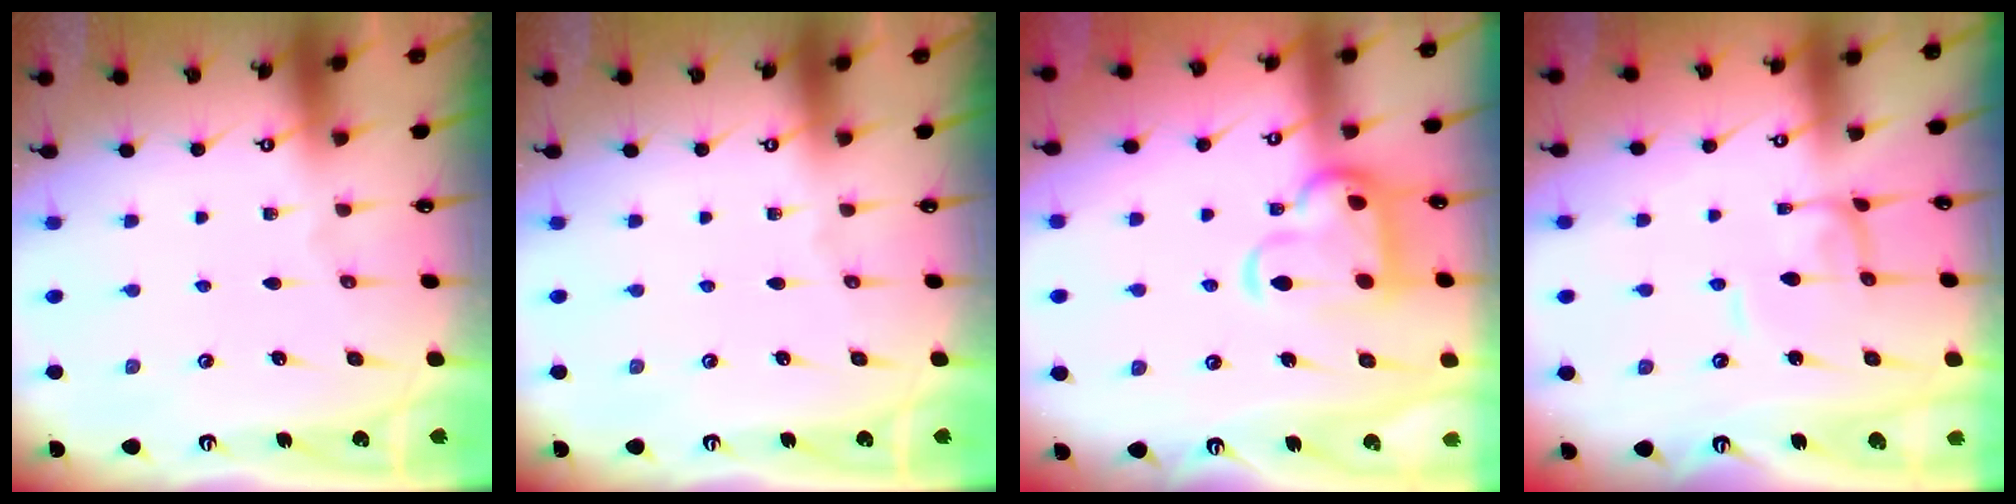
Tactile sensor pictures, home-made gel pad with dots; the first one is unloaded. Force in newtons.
{"total": 0.0}
{"total": 6.0, "press": 5.9, "slide": 0.9}
{"total": 1.4, "press": 1.4, "slide": 0.1}